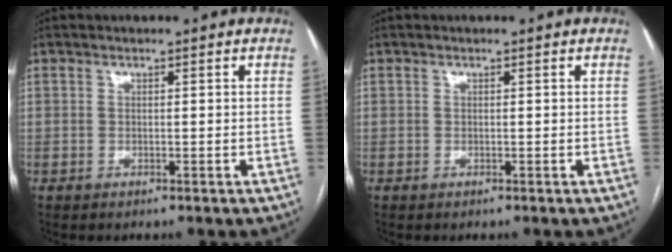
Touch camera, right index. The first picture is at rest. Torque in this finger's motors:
{"motor_torque": [0.00, 0.00, 0.00, 0.00]}